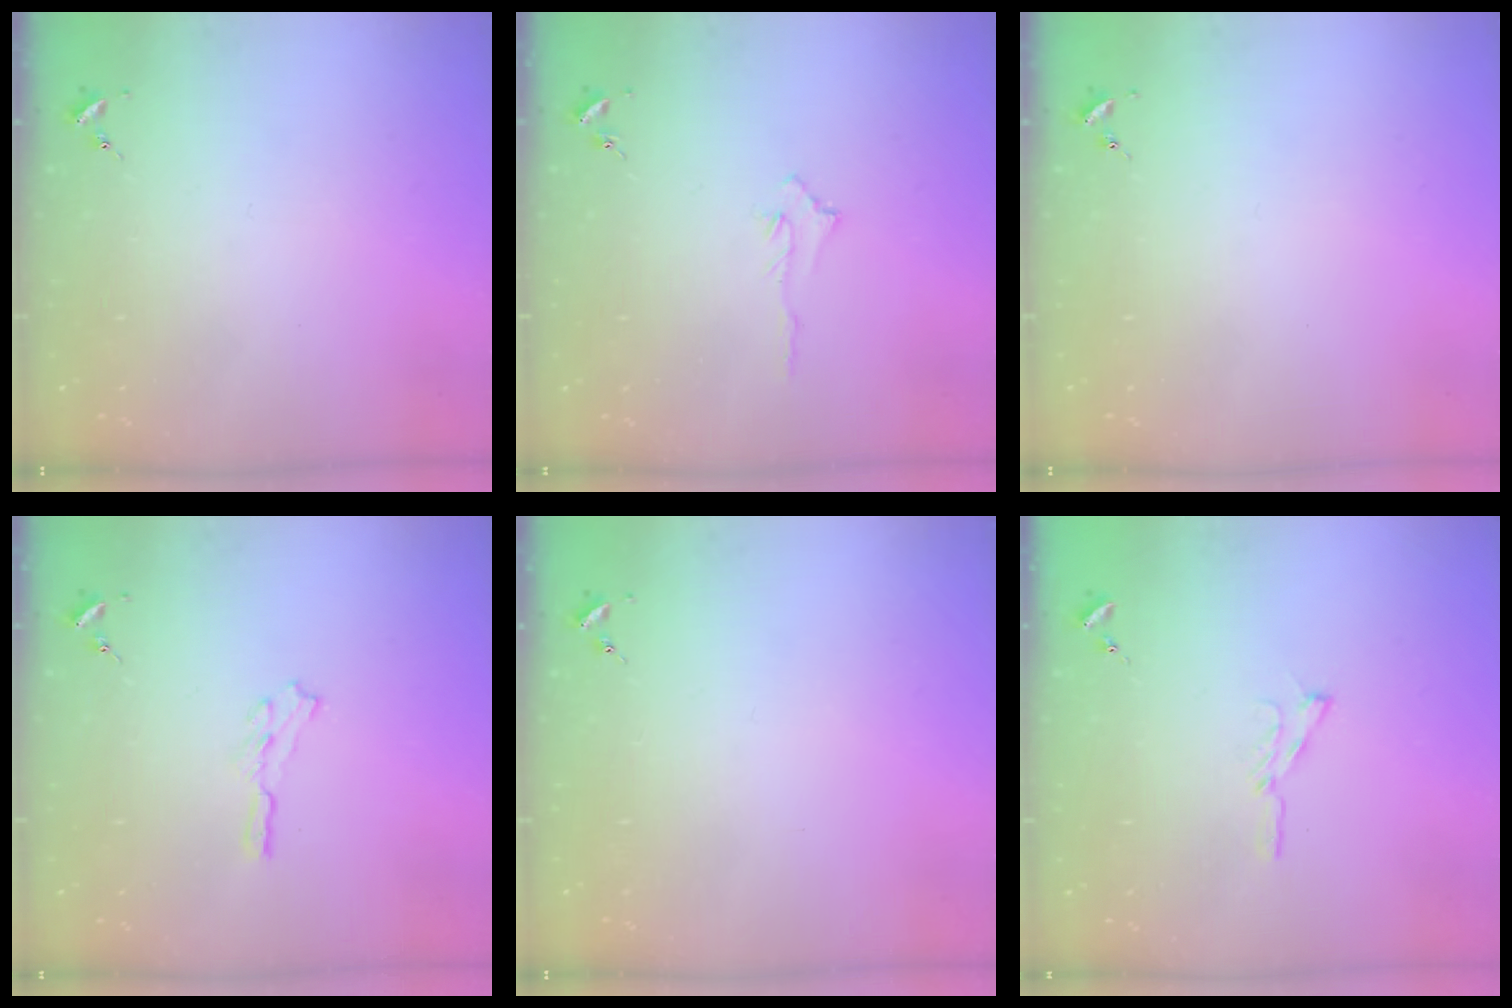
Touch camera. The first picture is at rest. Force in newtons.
{"total": 3.2, "press": 3.2, "slide": 0.4}
{"total": 0.0}
{"total": 3.8, "press": 3.8, "slide": 0.3}
{"total": 0.0}
{"total": 5.8, "press": 5.8, "slide": 0.6}